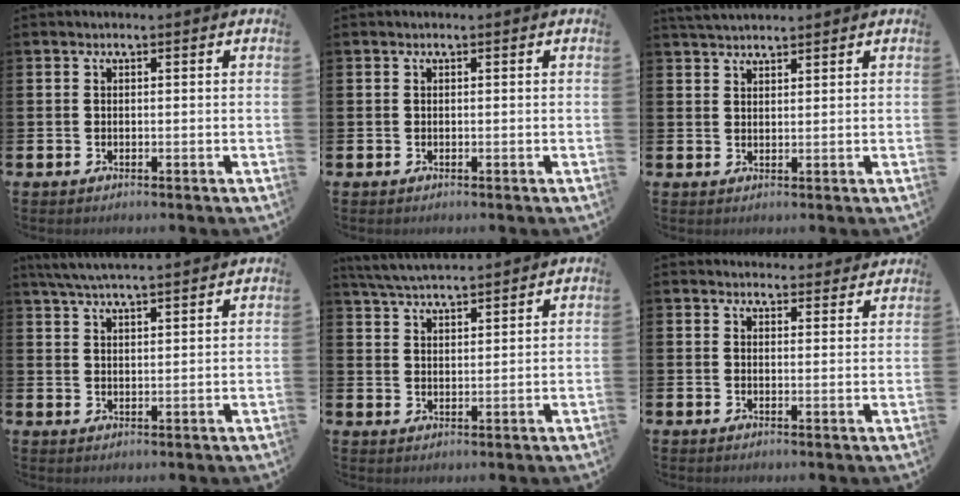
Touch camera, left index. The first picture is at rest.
{"total": 0.0}
{"total": 2.9, "force": [2.8, 0.5, 0.5], "torque": [-0.016, -0.006, 0.053]}
{"total": 5.2, "force": [4.9, 0.2, 1.6], "torque": [-0.051, -0.013, 0.091]}
{"total": 4.9, "force": [4.8, 0.3, 0.9], "torque": [-0.040, -0.020, 0.088]}
{"total": 3.0, "force": [2.9, 0.7, -0.1], "torque": [0.010, -0.020, 0.050]}